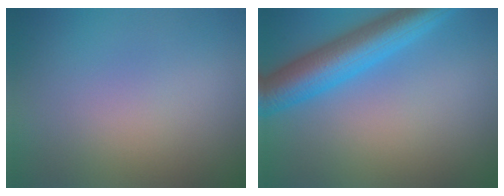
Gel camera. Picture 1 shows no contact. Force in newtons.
{"total": 6.7, "press": 6.7, "slide": 0.2}